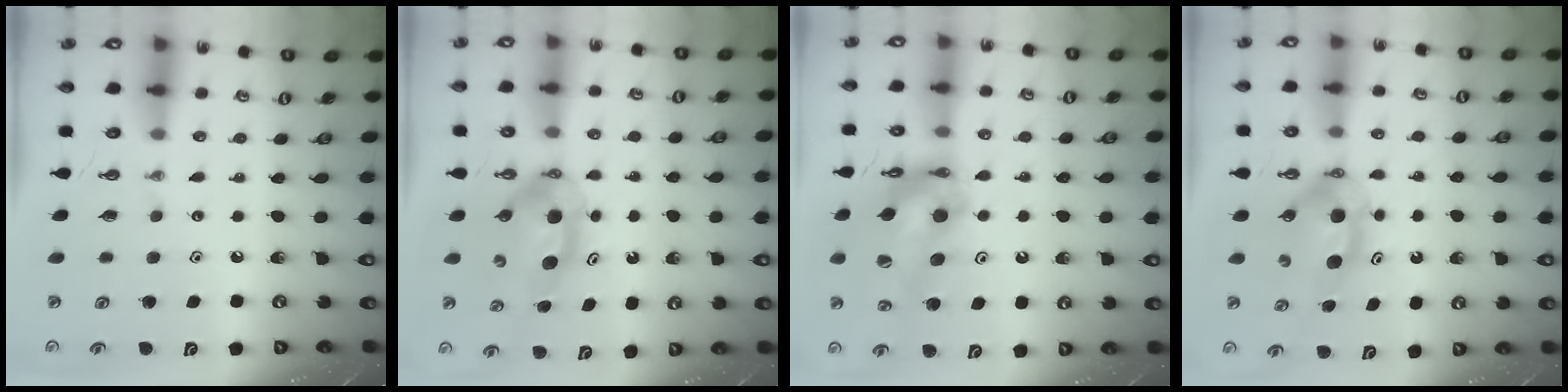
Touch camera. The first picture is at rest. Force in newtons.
{"total": 5.6, "press": 5.3, "slide": 2.0}
{"total": 16.5, "press": 16.4, "slide": 1.8}
{"total": 6.2, "press": 5.9, "slide": 1.9}